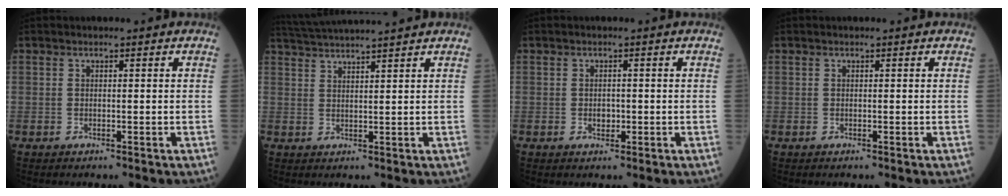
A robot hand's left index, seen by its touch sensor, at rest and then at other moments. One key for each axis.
{"total": 9.7, "fx": 9.0, "fy": -1.5, "fz": 3.5, "tx": -0.068, "ty": 0.027, "tz": 0.139}
{"total": 1.3, "fx": -0.2, "fy": 0.9, "fz": 0.9, "tx": -0.016, "ty": 0.001, "tz": -0.001}
{"total": 0.0}